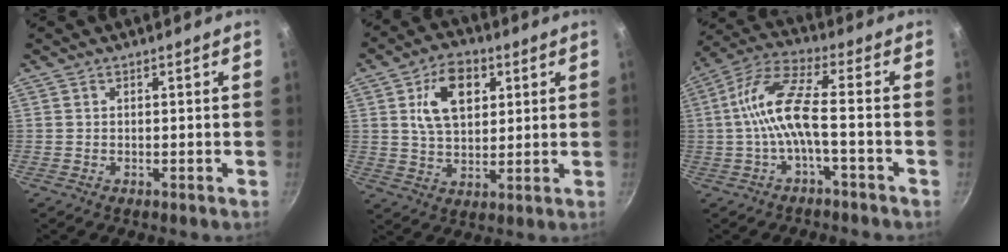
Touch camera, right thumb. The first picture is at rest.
{"total": 11.5, "force": [3.7, 7.4, 8.0], "torque": [-0.109, -0.007, 0.062]}
{"total": 10.5, "force": [-2.2, 2.9, 9.9], "torque": [-0.216, 0.038, -0.052]}